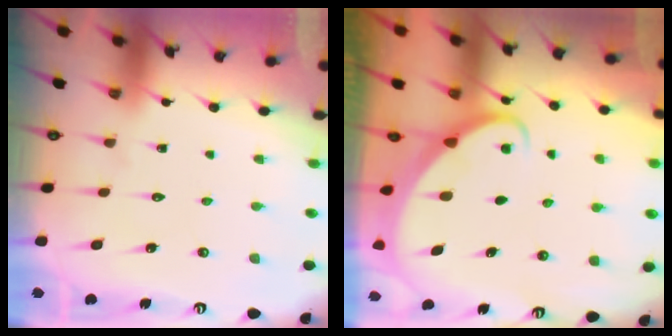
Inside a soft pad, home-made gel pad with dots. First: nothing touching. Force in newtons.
{"total": 2.0, "press": 2.0, "slide": 0.2}